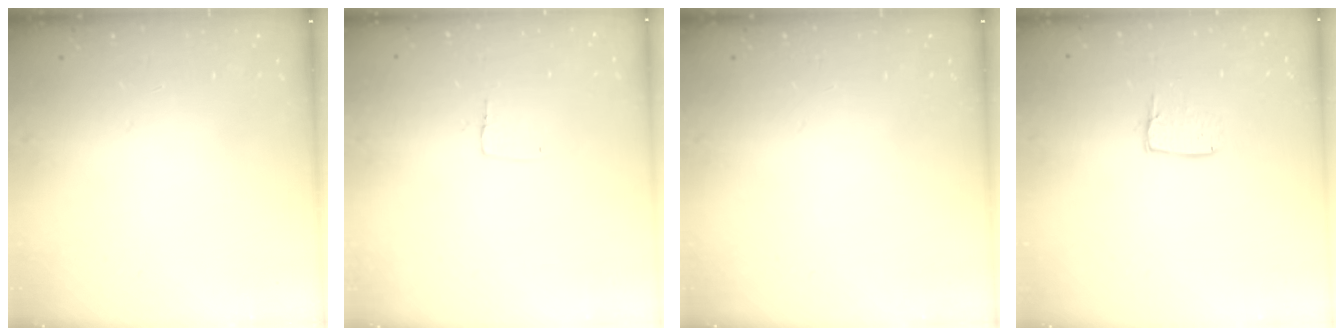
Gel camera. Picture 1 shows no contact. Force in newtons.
{"total": 3.8, "press": 3.8, "slide": 0.1}
{"total": 0.0}
{"total": 6.7, "press": 6.7, "slide": 0.5}